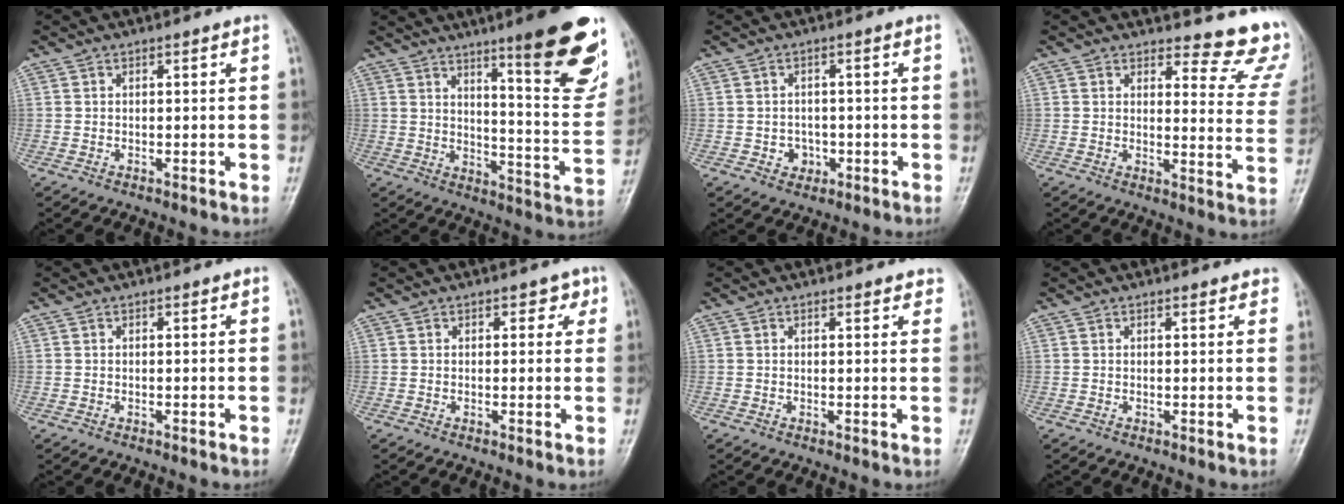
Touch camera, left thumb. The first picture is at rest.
{"total": 20.5, "force": [12.1, 3.5, 16.2], "torque": [-0.173, -0.072, 0.174]}
{"total": 3.1, "force": [-1.1, 2.7, 1.0], "torque": [0.005, 0.008, -0.014]}
{"total": 12.6, "force": [11.7, 3.5, 2.9], "torque": [0.008, -0.126, 0.106]}
{"total": 0.0}
{"total": 2.0, "force": [1.0, 1.3, 1.1], "torque": [0.006, 0.000, 0.007]}
{"total": 2.5, "force": [2.1, 0.9, 0.9], "torque": [0.007, -0.004, 0.014]}
{"total": 1.7, "force": [1.4, 0.6, 0.7], "torque": [0.001, -0.001, 0.011]}